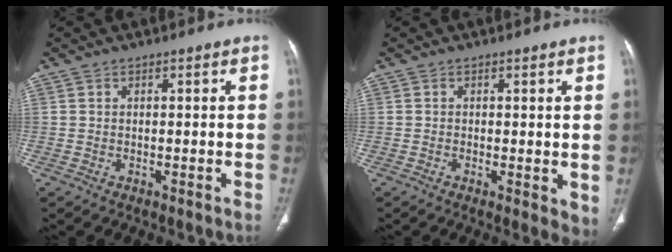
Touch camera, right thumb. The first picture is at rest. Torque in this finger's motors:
{"motor_torque": [-0.30, 0.31, -0.31, 0.07, -0.02]}